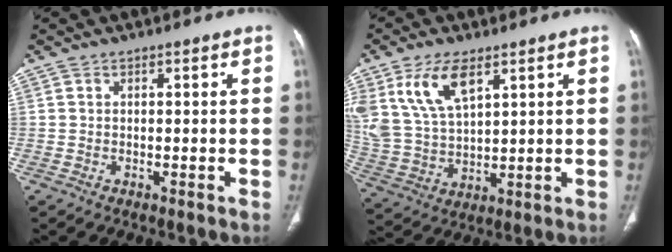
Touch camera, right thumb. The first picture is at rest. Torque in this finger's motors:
{"motor_torque": [0.64, 3.16, 0.96, 1.14, 0.36]}